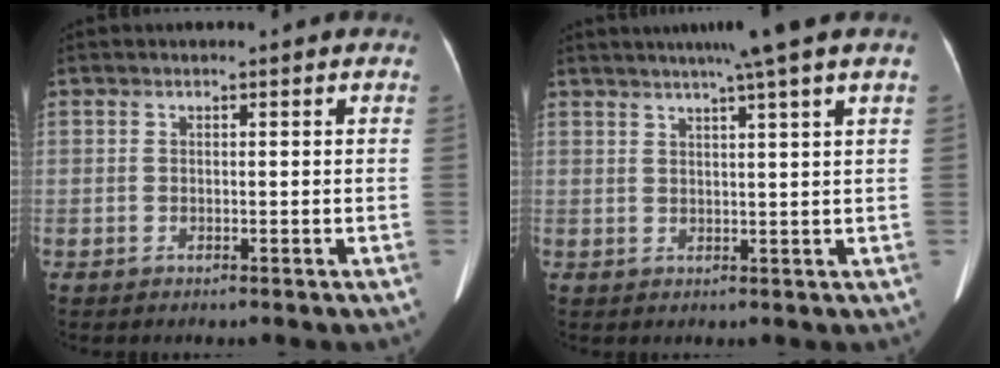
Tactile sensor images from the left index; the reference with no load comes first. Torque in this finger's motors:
{"motor_torque": [0.63, -1.51, 0.36, 0.08]}